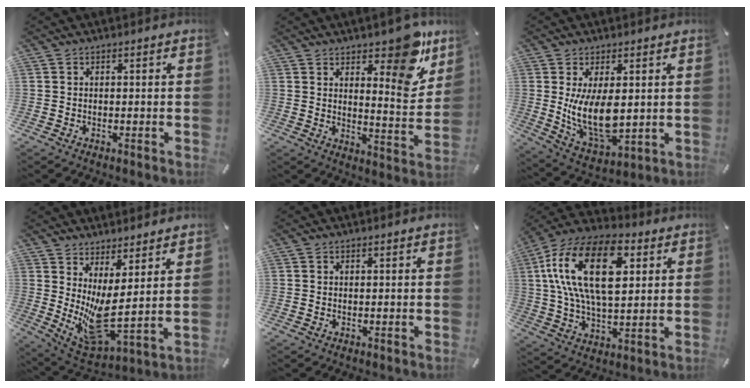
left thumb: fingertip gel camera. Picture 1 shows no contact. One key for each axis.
{"total": 12.5, "fx": 9.1, "fy": 4.7, "fz": 7.2, "tx": -0.060, "ty": -0.086, "tz": 0.154}
{"total": 12.2, "fx": 1.9, "fy": 6.2, "fz": 10.3, "tx": -0.206, "ty": -0.028, "tz": 0.033}
{"total": 9.0, "fx": 2.5, "fy": 3.2, "fz": 8.0, "tx": -0.152, "ty": -0.062, "tz": 0.052}
{"total": 0.0}
{"total": 21.7, "fx": 6.7, "fy": 11.8, "fz": 16.9, "tx": -0.349, "ty": -0.004, "tz": 0.105}